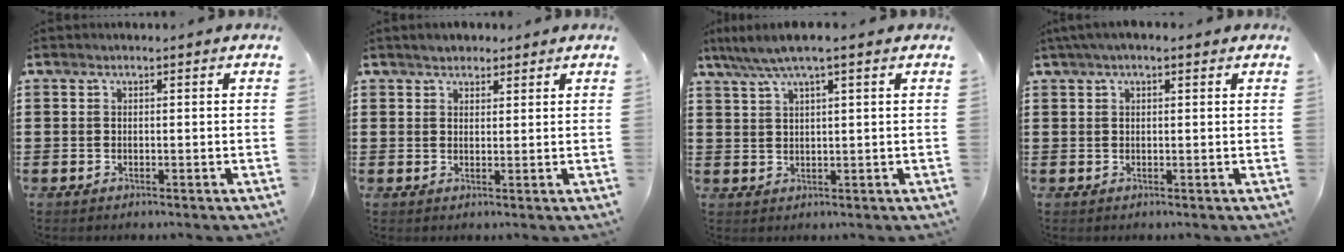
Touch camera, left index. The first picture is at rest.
{"total": 2.1, "force": [1.9, 0.9, 0.1], "torque": [0.000, 0.002, 0.035]}
{"total": 3.9, "force": [2.5, 0.2, 3.0], "torque": [-0.063, 0.001, 0.042]}
{"total": 1.7, "force": [0.9, 0.5, 1.4], "torque": [-0.028, 0.006, 0.014]}